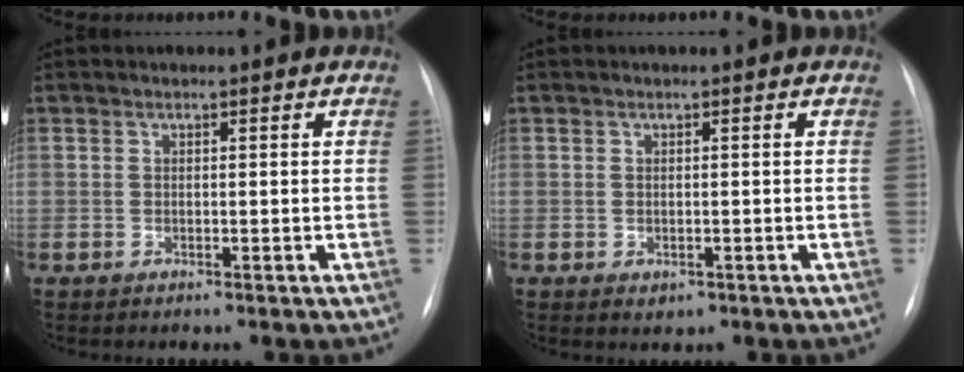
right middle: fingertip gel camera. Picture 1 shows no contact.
{"total": 1.3, "force": [-0.5, 1.0, 0.7], "torque": [-0.008, 0.000, 0.001]}